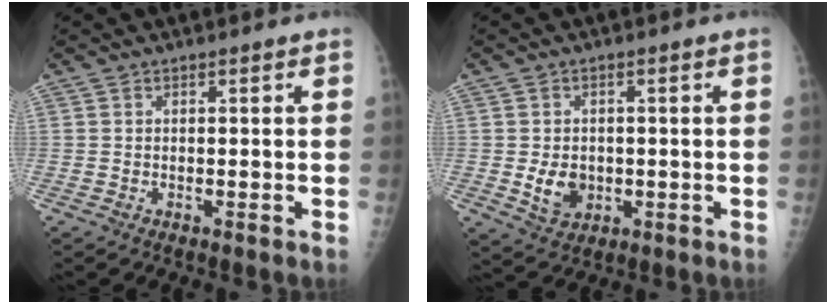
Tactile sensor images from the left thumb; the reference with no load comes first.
{"total": 6.2, "force": [-0.7, 4.9, 3.8], "torque": [-0.044, -0.005, 0.002]}